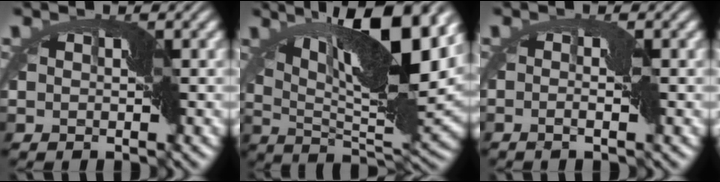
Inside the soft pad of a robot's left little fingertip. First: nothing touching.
{"total": 11.8, "force": [5.3, 2.9, 10.2], "torque": [-0.169, 0.003, 0.087]}
{"total": 1.1, "force": [-0.3, -0.9, 0.5], "torque": [-0.022, 0.000, -0.013]}